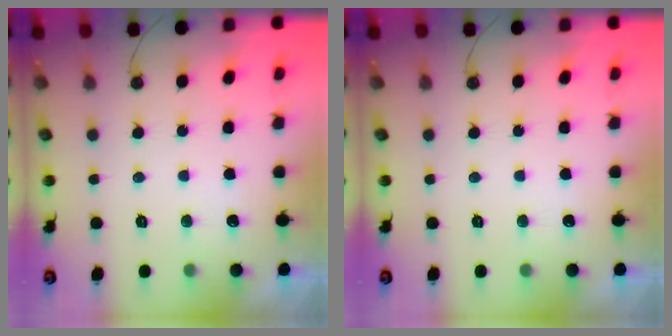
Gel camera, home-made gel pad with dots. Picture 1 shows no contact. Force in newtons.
{"total": 0.0}